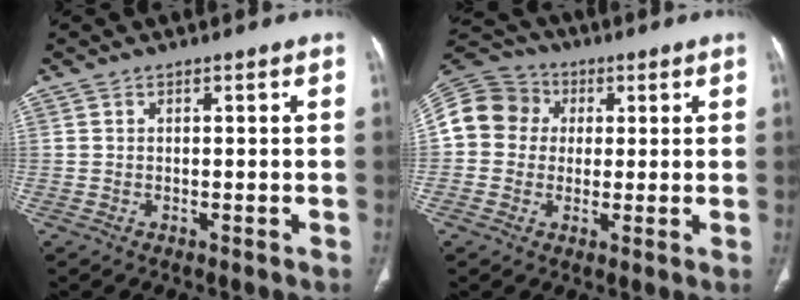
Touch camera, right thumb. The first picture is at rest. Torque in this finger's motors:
{"motor_torque": [1.11, 0.98, 0.30, -0.39, 0.07]}